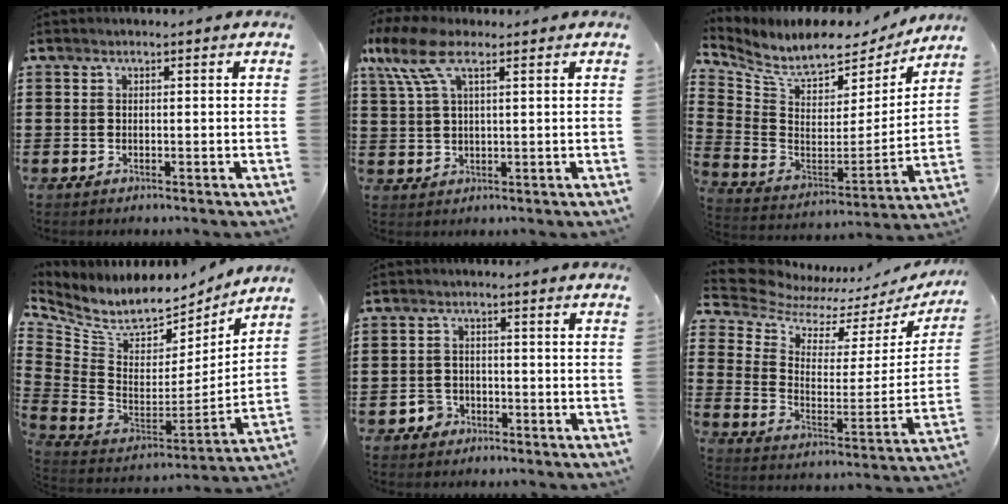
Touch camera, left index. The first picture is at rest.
{"total": 7.8, "force": [4.1, 3.1, 5.8], "torque": [-0.146, -0.001, 0.070]}
{"total": 7.5, "force": [6.5, 2.5, 2.9], "torque": [-0.094, -0.050, 0.112]}
{"total": 6.9, "force": [5.6, 3.1, 2.4], "torque": [-0.084, -0.050, 0.099]}
{"total": 2.7, "force": [-2.0, 1.7, 0.3], "torque": [-0.012, 0.002, -0.042]}
{"total": 7.6, "force": [6.9, 2.5, 1.8], "torque": [-0.069, -0.058, 0.120]}